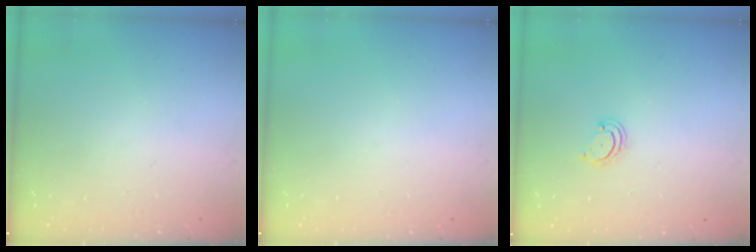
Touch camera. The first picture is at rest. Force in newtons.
{"total": 0.0}
{"total": 3.3, "press": 3.3, "slide": 0.3}